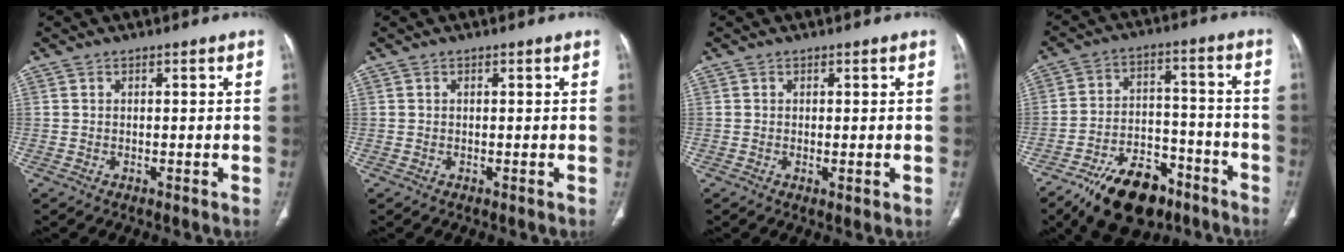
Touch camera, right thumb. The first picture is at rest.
{"total": 0.0}
{"total": 1.1, "force": [-0.2, 0.3, 1.0], "torque": [-0.020, -0.005, -0.001]}
{"total": 16.6, "force": [-11.0, 8.6, 9.0], "torque": [-0.117, 0.070, -0.177]}